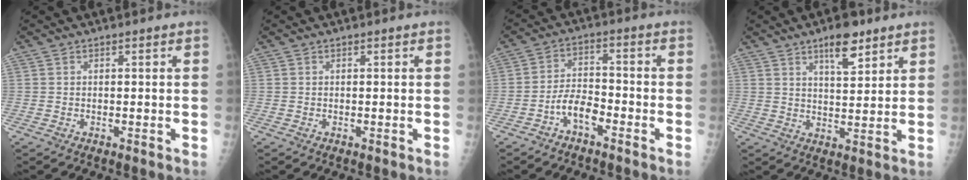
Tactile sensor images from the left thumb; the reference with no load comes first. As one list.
[{"total": 0.0}, {"total": 5.6, "force": [-3.4, 2.7, 3.6], "torque": [-0.060, 0.033, -0.068]}, {"total": 7.3, "force": [4.7, 2.6, 4.9], "torque": [-0.062, -0.029, 0.073]}]